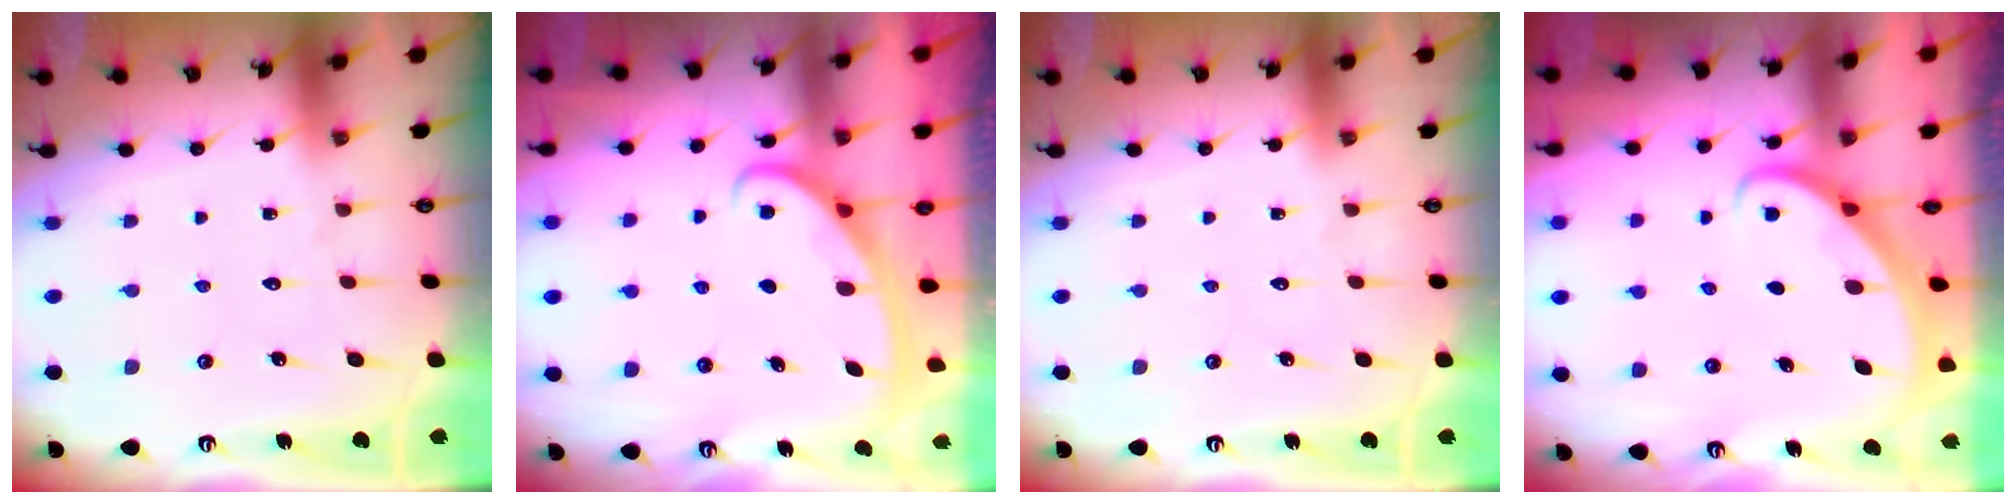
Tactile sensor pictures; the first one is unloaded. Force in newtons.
{"total": 3.0, "press": 2.9, "slide": 0.4}
{"total": 0.0}
{"total": 2.7, "press": 2.7, "slide": 0.2}